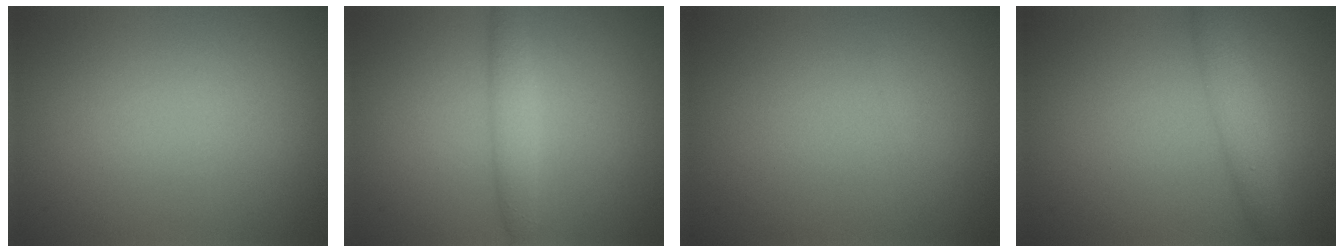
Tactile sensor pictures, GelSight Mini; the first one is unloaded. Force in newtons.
{"total": 2.4, "press": 2.4, "slide": 0.1}
{"total": 0.0}
{"total": 2.8, "press": 2.8, "slide": 0.1}